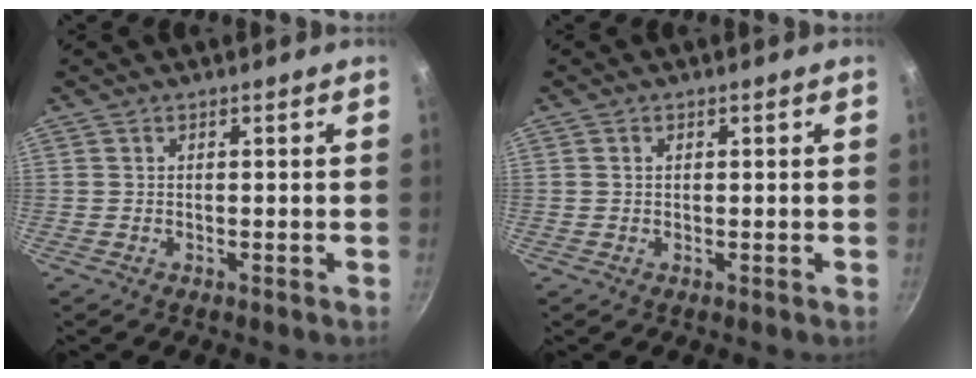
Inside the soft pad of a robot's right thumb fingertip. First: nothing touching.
{"total": 0.8, "force": [0.2, 0.6, 0.5], "torque": [-0.006, 0.004, 0.003]}